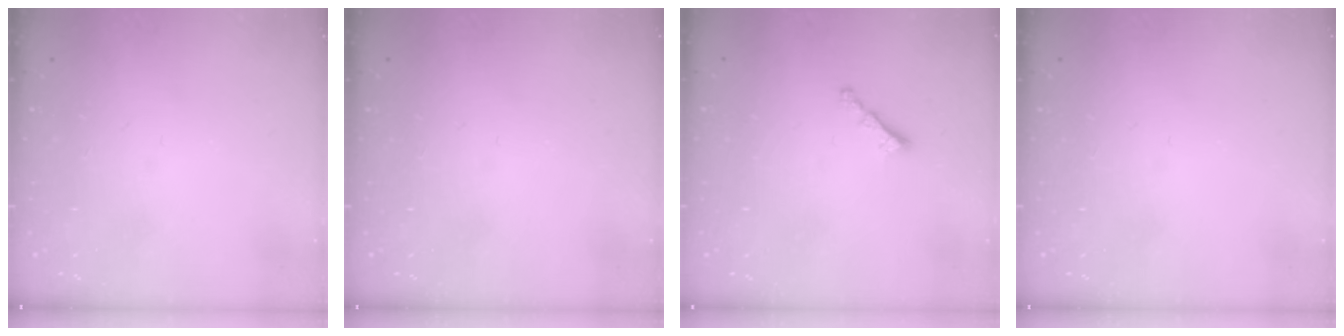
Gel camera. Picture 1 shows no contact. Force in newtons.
{"total": 0.0}
{"total": 1.6, "press": 1.5, "slide": 0.5}
{"total": 0.0}